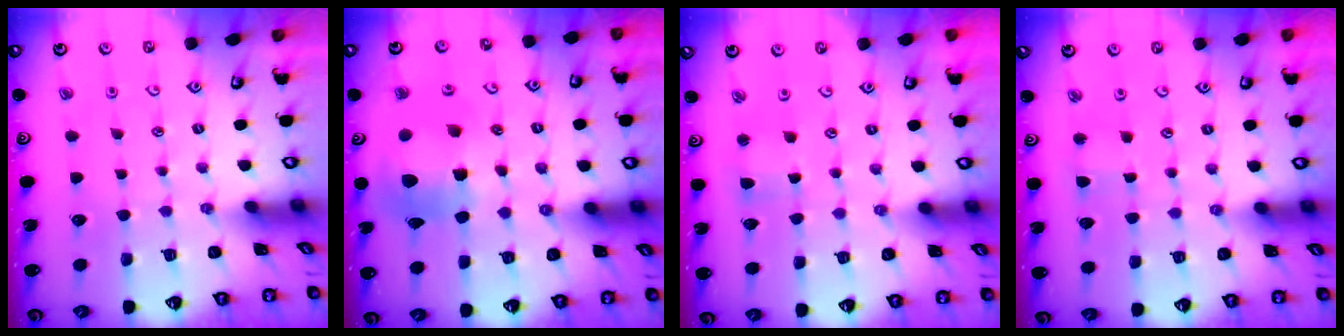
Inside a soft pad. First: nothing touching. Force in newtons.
{"total": 12.4, "press": 12.3, "slide": 1.8}
{"total": 4.3, "press": 4.2, "slide": 0.6}
{"total": 2.8, "press": 2.8, "slide": 0.3}